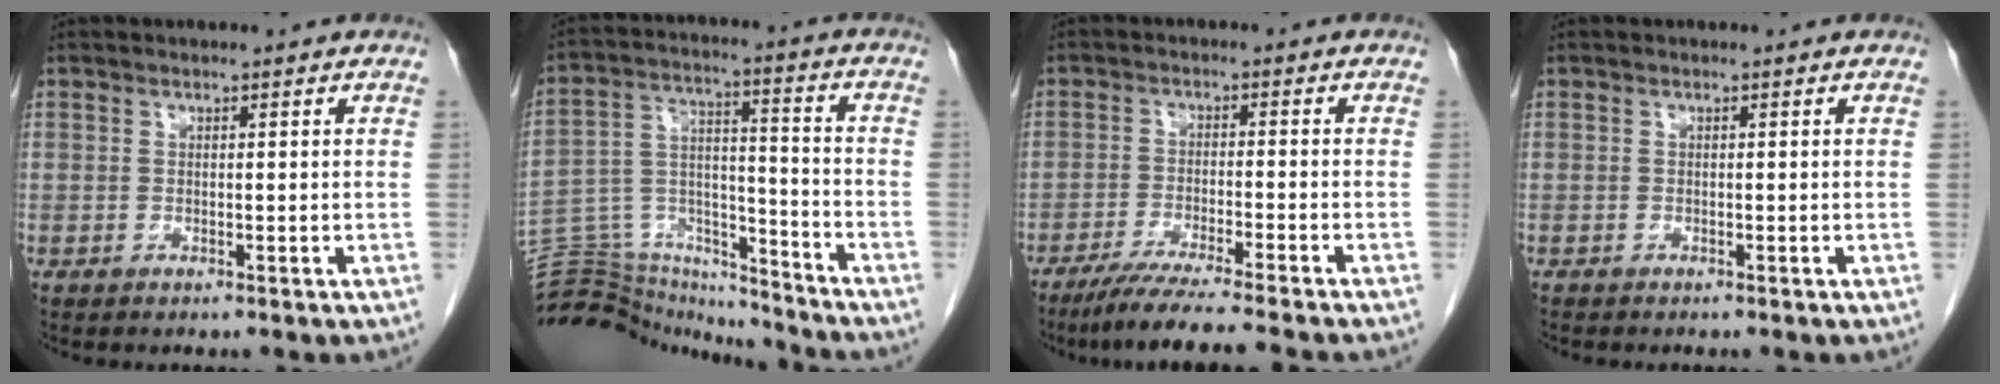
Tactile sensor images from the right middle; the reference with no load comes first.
{"total": 18.3, "force": [-17.9, 3.1, 2.5], "torque": [-0.055, 0.048, -0.281]}
{"total": 10.3, "force": [-8.7, -1.2, 5.3], "torque": [-0.065, -0.033, -0.139]}
{"total": 0.0}